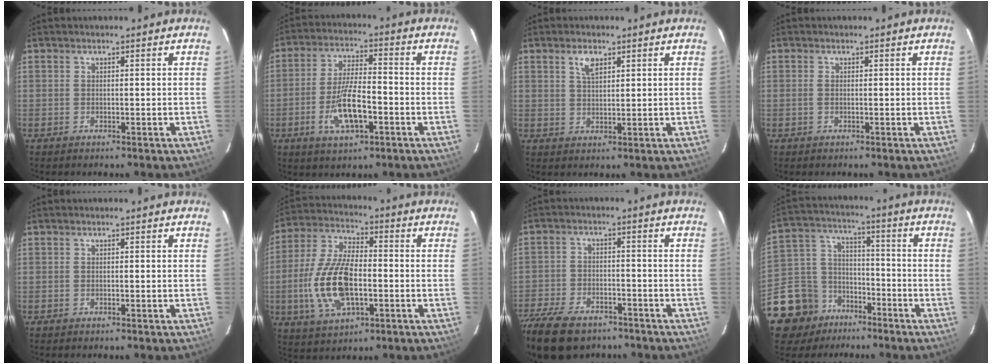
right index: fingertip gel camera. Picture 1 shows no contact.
{"total": 10.1, "force": [-3.8, 3.4, 8.8], "torque": [-0.176, -0.005, -0.064]}
{"total": 3.4, "force": [1.9, 1.6, 2.3], "torque": [-0.043, 0.004, 0.037]}
{"total": 0.7, "force": [0.0, 0.2, 0.7], "torque": [-0.016, 0.000, -0.003]}
{"total": 0.0}
{"total": 15.6, "force": [-3.1, 7.4, 13.3], "torque": [-0.284, 0.000, -0.054]}
{"total": 17.4, "force": [-12.6, 8.7, 8.2], "torque": [-0.209, -0.023, -0.214]}
{"total": 14.5, "force": [-9.8, 10.3, 2.8], "torque": [-0.104, 0.046, -0.165]}